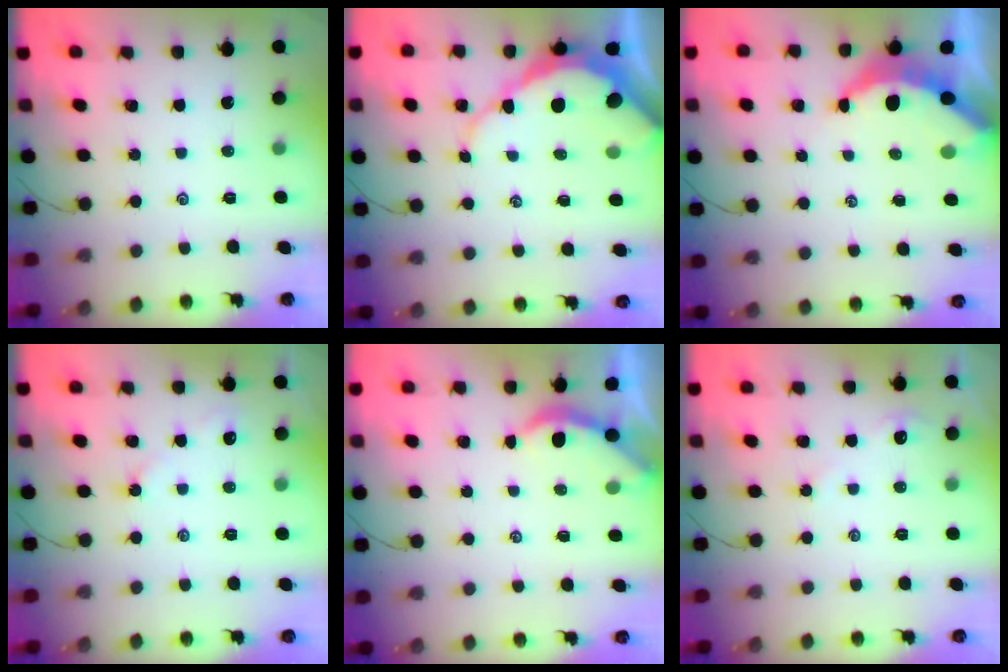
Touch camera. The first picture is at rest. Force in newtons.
{"total": 10.3, "press": 10.2, "slide": 1.3}
{"total": 6.6, "press": 6.5, "slide": 0.8}
{"total": 2.3, "press": 2.3, "slide": 0.3}
{"total": 2.3, "press": 2.3, "slide": 0.5}
{"total": 2.2, "press": 2.2, "slide": 0.4}